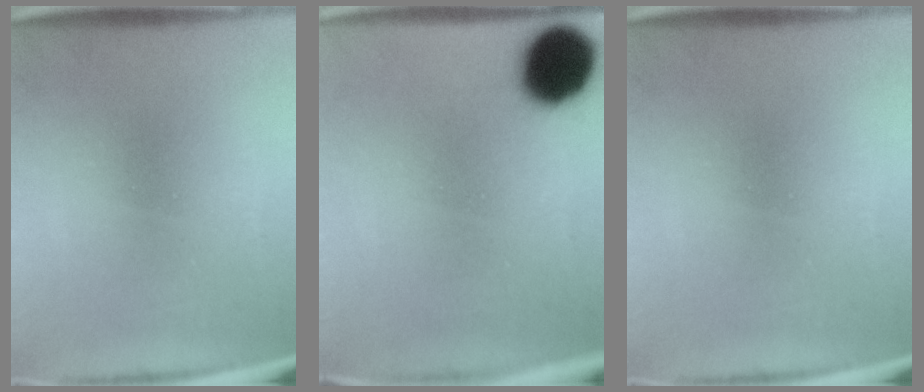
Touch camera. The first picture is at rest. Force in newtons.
{"total": 13.7}
{"total": 0.0}